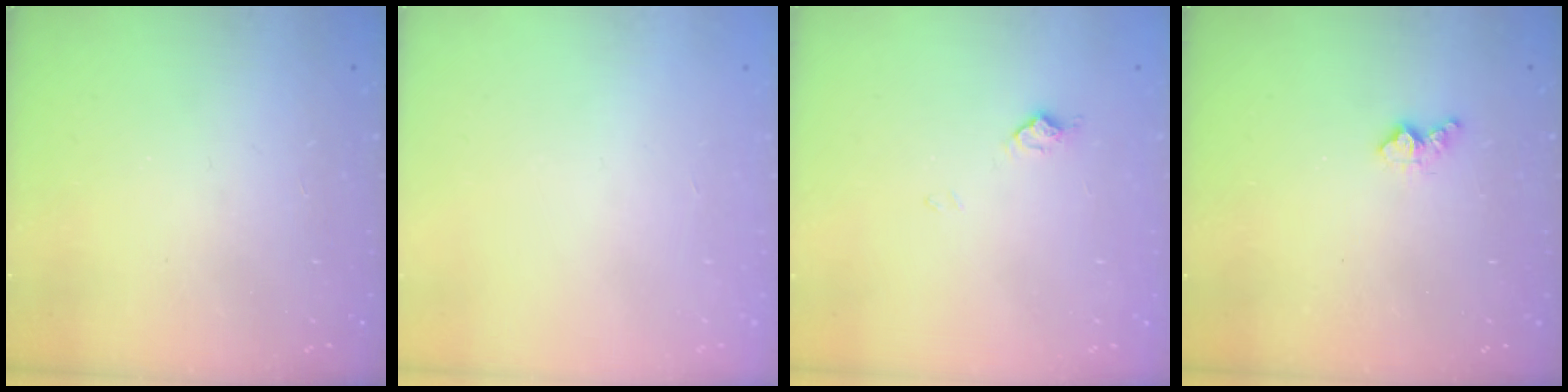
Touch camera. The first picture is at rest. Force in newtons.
{"total": 0.0}
{"total": 6.3, "press": 6.3, "slide": 0.7}
{"total": 4.0, "press": 4.0, "slide": 0.6}